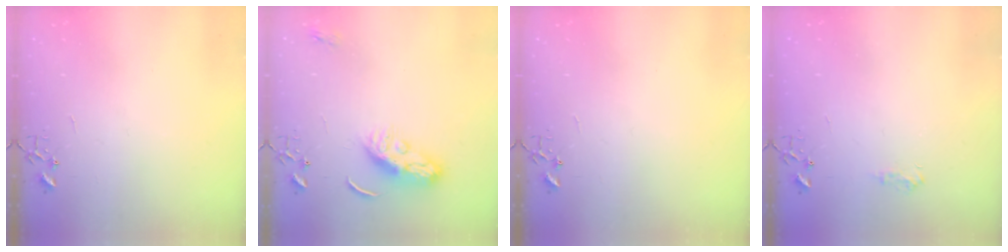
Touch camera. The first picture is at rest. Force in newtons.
{"total": 8.8, "press": 8.8, "slide": 0.5}
{"total": 0.0}
{"total": 6.6, "press": 6.6, "slide": 0.8}